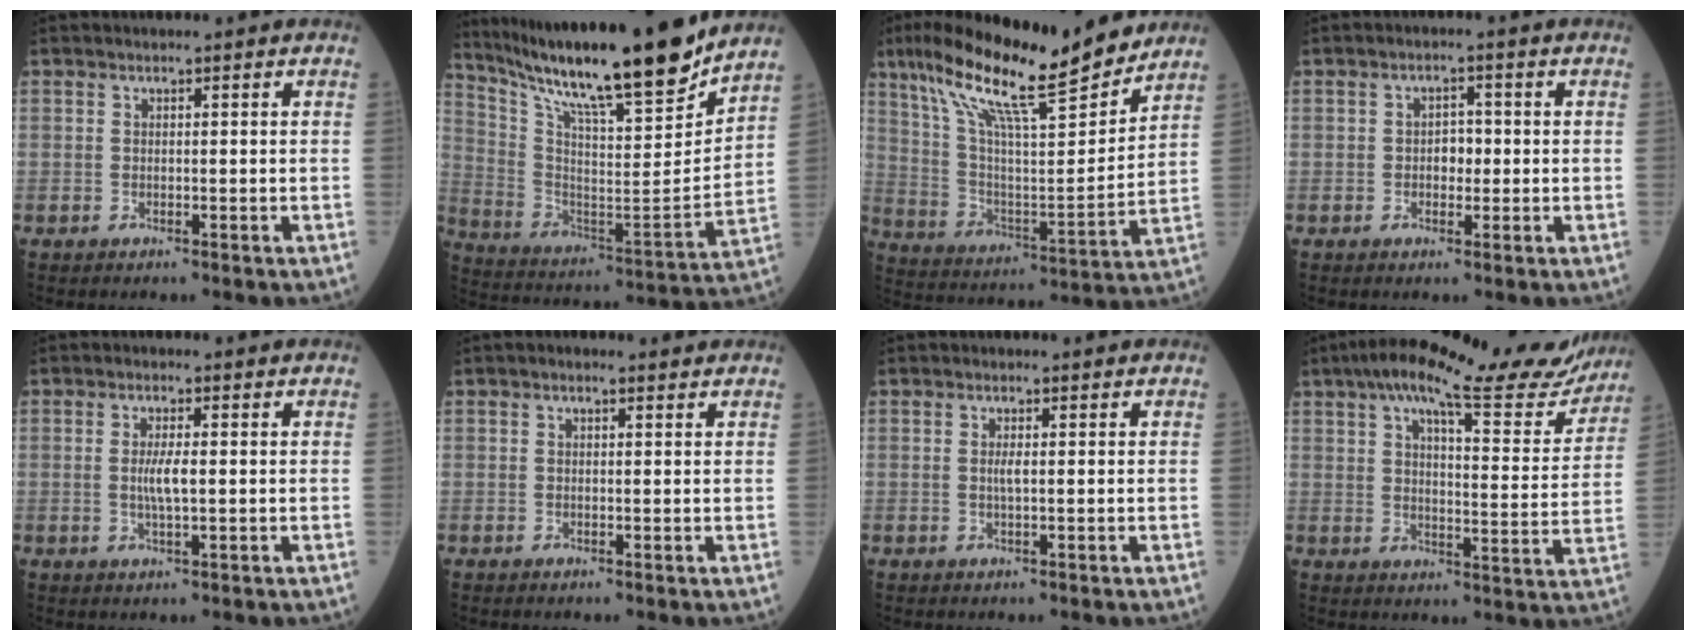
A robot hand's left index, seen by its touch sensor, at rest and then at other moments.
{"total": 24.0, "force": [20.0, 1.4, 13.2], "torque": [-0.239, -0.034, 0.324]}
{"total": 20.4, "force": [15.7, 2.0, 12.8], "torque": [-0.222, 0.007, 0.268]}
{"total": 2.5, "force": [-0.3, 1.6, 1.9], "torque": [-0.025, 0.005, -0.007]}
{"total": 3.1, "force": [-0.1, 0.4, 3.1], "torque": [-0.063, -0.006, -0.002]}
{"total": 1.0, "force": [0.6, 0.5, 0.7], "torque": [-0.017, 0.007, 0.006]}
{"total": 1.2, "force": [0.0, 0.1, 1.2], "torque": [-0.028, -0.002, 0.000]}
{"total": 22.3, "force": [18.7, 4.4, 11.2], "torque": [-0.157, 0.003, 0.232]}